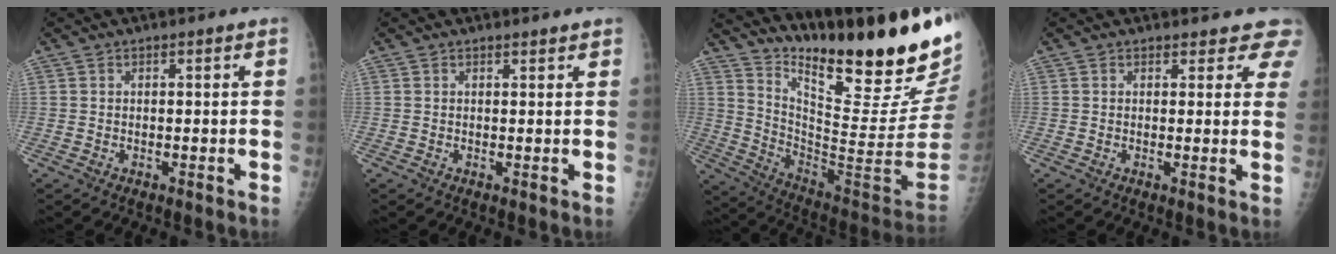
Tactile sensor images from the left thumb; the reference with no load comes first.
{"total": 1.0, "force": [0.9, 0.2, 0.3], "torque": [-0.002, -0.003, 0.012]}
{"total": 27.7, "force": [19.8, 4.0, 19.0], "torque": [-0.263, -0.135, 0.306]}
{"total": 5.0, "force": [4.5, 2.2, 0.3], "torque": [0.039, -0.019, 0.024]}